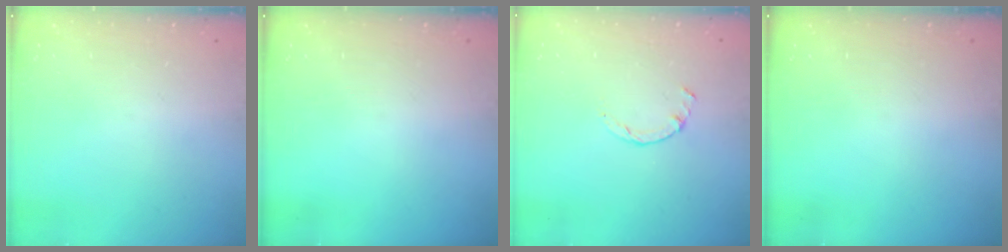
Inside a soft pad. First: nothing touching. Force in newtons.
{"total": 0.0}
{"total": 0.9, "press": 0.9, "slide": 0.3}
{"total": 0.0}